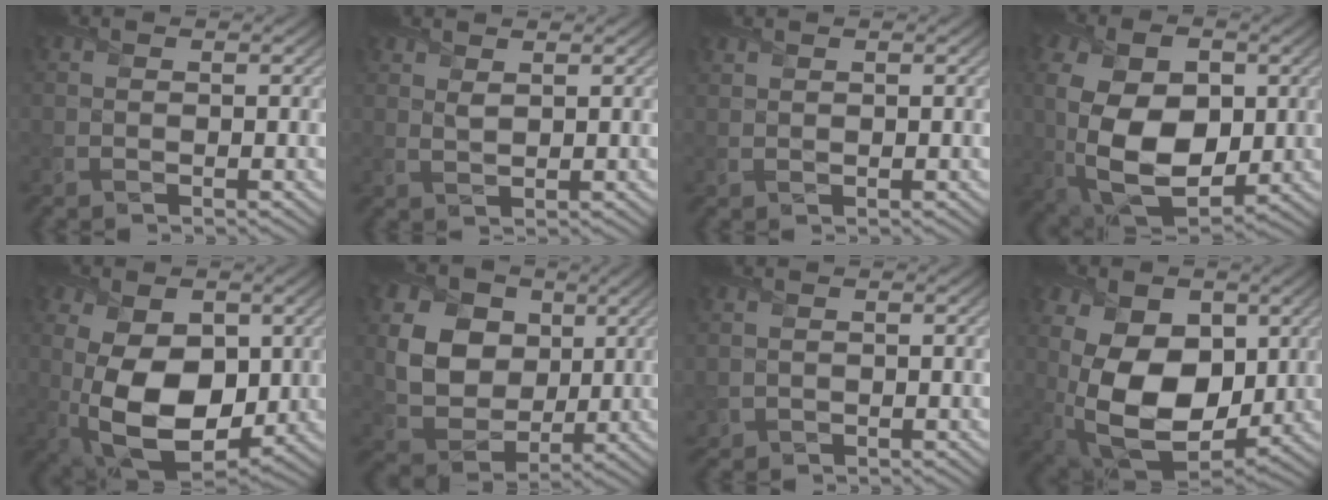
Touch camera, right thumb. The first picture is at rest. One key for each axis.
{"total": 1.5, "fx": 1.2, "fy": 0.4, "fz": 0.8, "tx": -0.025, "ty": -0.001, "tz": 0.030}
{"total": 0.9, "fx": 0.9, "fy": 0.2, "fz": 0.3, "tx": -0.013, "ty": 0.001, "tz": 0.023}
{"total": 15.1, "fx": 0.3, "fy": 9.6, "fz": 11.7, "tx": -0.233, "ty": 0.002, "tz": 0.004}
{"total": 15.4, "fx": -0.3, "fy": 9.5, "fz": 12.1, "tx": -0.213, "ty": -0.010, "tz": -0.005}
{"total": 11.5, "fx": 3.2, "fy": 9.0, "fz": 6.4, "tx": -0.180, "ty": 0.008, "tz": 0.062}
{"total": 1.0, "fx": 0.0, "fy": 1.0, "fz": 0.4, "tx": -0.014, "ty": -0.006, "tz": 0.003}
{"total": 17.2, "fx": 1.4, "fy": 11.2, "fz": 12.9, "tx": -0.235, "ty": 0.003, "tz": 0.025}